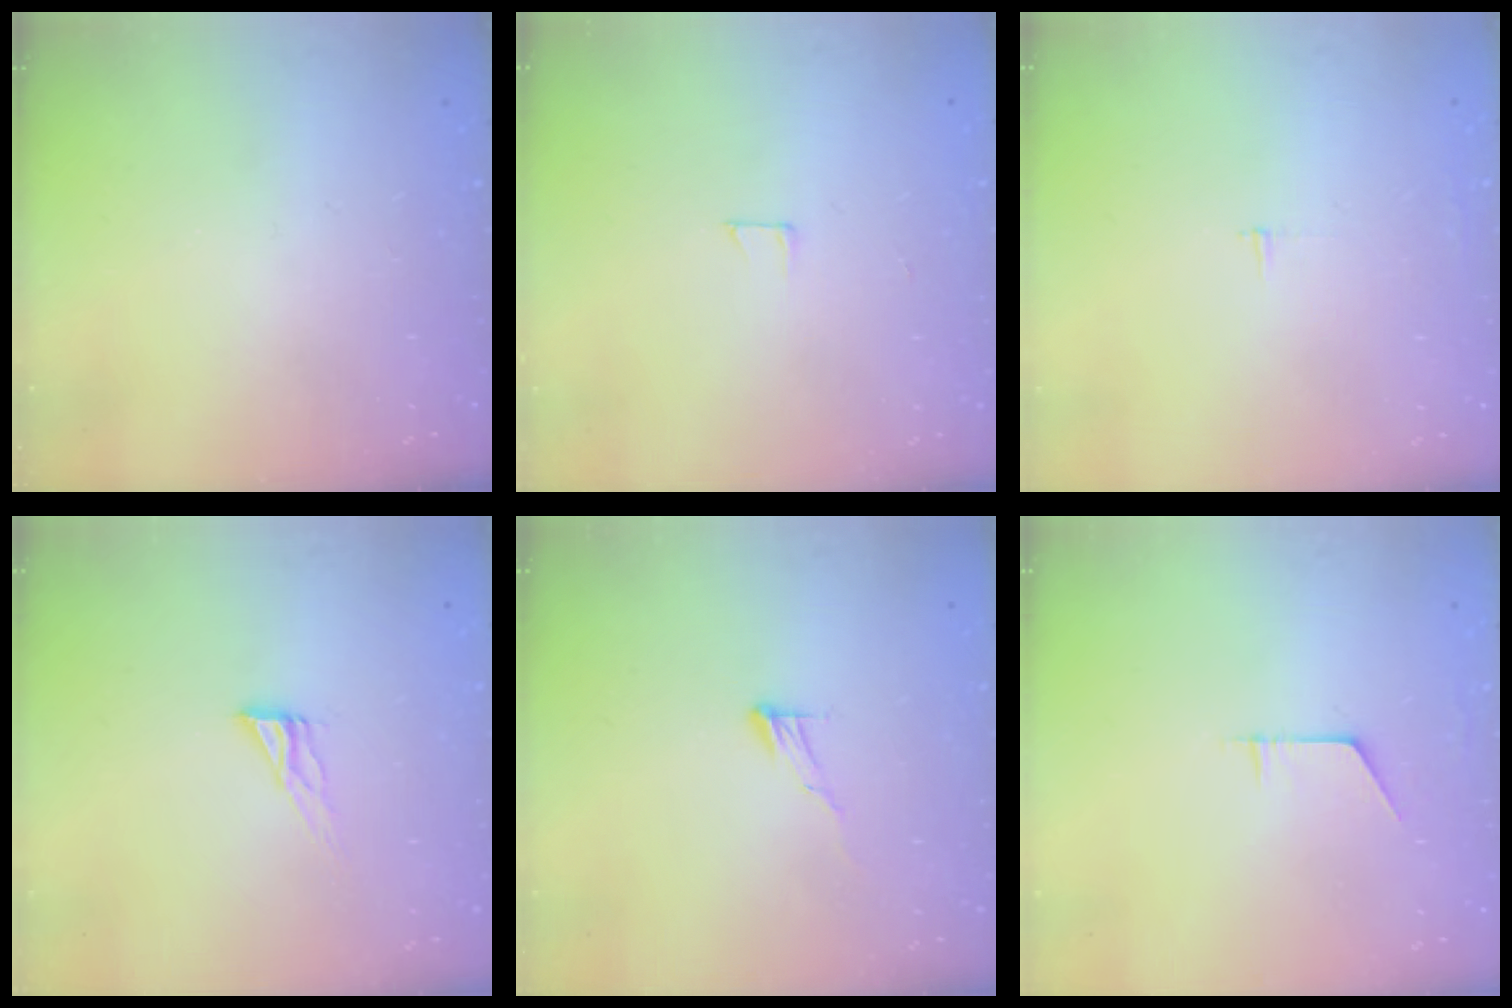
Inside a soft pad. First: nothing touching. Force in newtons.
{"total": 3.9, "press": 3.9, "slide": 0.2}
{"total": 2.3, "press": 2.3, "slide": 0.2}
{"total": 6.9, "press": 6.8, "slide": 0.5}
{"total": 6.5, "press": 6.5, "slide": 0.4}
{"total": 4.8, "press": 4.7, "slide": 0.4}